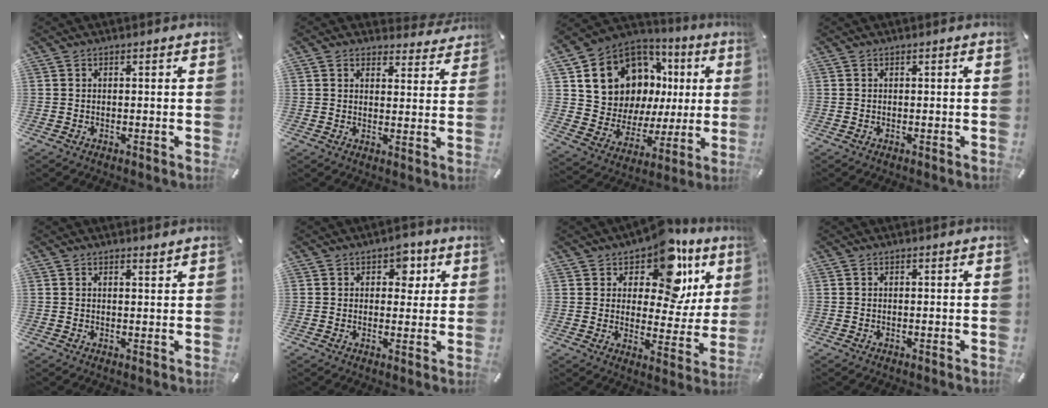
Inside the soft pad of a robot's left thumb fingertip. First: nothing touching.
{"total": 3.5, "force": [2.5, 2.3, 0.7], "torque": [0.000, -0.022, 0.039]}
{"total": 13.6, "force": [6.8, 10.9, 4.5], "torque": [-0.088, -0.059, 0.141]}
{"total": 0.0}
{"total": 1.1, "force": [1.1, 0.1, 0.2], "torque": [-0.004, -0.003, 0.020]}
{"total": 5.0, "force": [2.0, 3.7, 2.7], "torque": [-0.014, -0.009, 0.024]}
{"total": 15.2, "force": [9.5, 8.4, 8.5], "torque": [-0.124, -0.064, 0.164]}
{"total": 0.0}